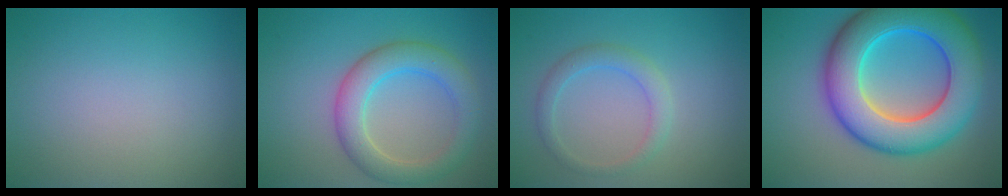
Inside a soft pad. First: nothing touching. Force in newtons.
{"total": 5.1, "press": 5.1, "slide": 0.2}
{"total": 2.1, "press": 2.1, "slide": 0.1}
{"total": 12.0, "press": 12.0, "slide": 0.2}